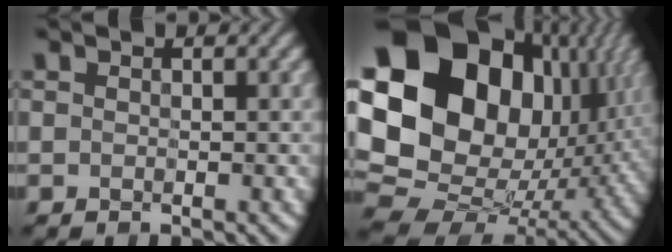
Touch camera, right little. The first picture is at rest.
{"total": 22.9, "force": [5.4, 17.7, 13.5], "torque": [-0.320, 0.031, 0.115]}